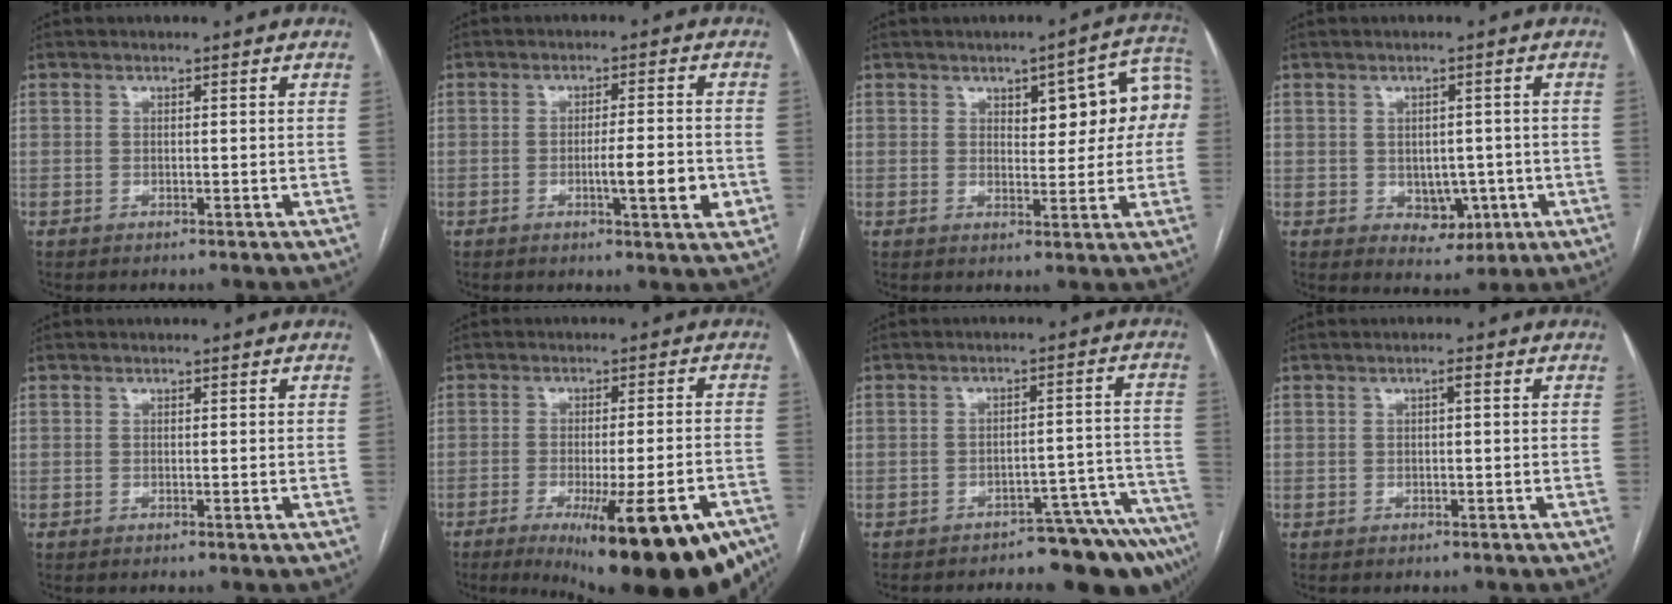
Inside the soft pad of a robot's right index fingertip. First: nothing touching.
{"total": 6.5, "force": [-1.7, 0.6, 6.2], "torque": [-0.093, -0.005, -0.021]}
{"total": 10.0, "force": [2.2, 3.4, 9.1], "torque": [-0.106, 0.033, 0.031]}
{"total": 5.0, "force": [-1.0, 3.5, 3.3], "torque": [-0.036, 0.003, 0.001]}
{"total": 0.0}
{"total": 21.6, "force": [-14.9, 3.6, 15.3], "torque": [-0.137, -0.013, -0.197]}
{"total": 13.2, "force": [-12.3, 2.1, 4.4], "torque": [0.008, 0.048, -0.148]}
{"total": 0.7, "force": [0.1, 0.0, 0.7], "torque": [-0.012, 0.002, 0.001]}